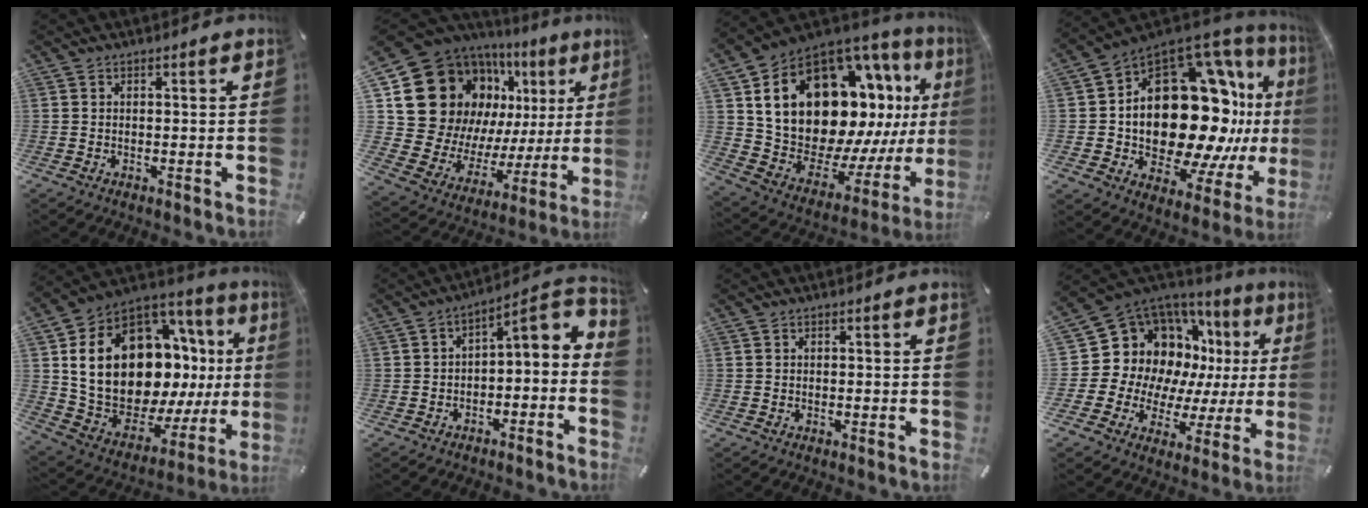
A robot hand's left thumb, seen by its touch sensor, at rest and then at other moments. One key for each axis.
{"total": 22.2, "fx": 9.7, "fy": 16.5, "fz": 11.1, "tx": -0.173, "ty": -0.076, "tz": 0.205}
{"total": 25.6, "fx": 9.3, "fy": 16.5, "fz": 17.2, "tx": -0.318, "ty": -0.075, "tz": 0.196}
{"total": 27.4, "fx": 2.2, "fy": 17.2, "fz": 21.3, "tx": -0.345, "ty": -0.066, "tz": 0.069}
{"total": 24.2, "fx": 5.8, "fy": 14.8, "fz": 18.2, "tx": -0.355, "ty": -0.065, "tz": 0.121}
{"total": 4.6, "fx": -1.3, "fy": 2.5, "fz": 3.7, "tx": -0.036, "ty": -0.013, "tz": -0.036}
{"total": 0.0}
{"total": 16.1, "fx": 7.0, "fy": 12.7, "fz": 6.8, "tx": -0.101, "ty": -0.084, "tz": 0.154}